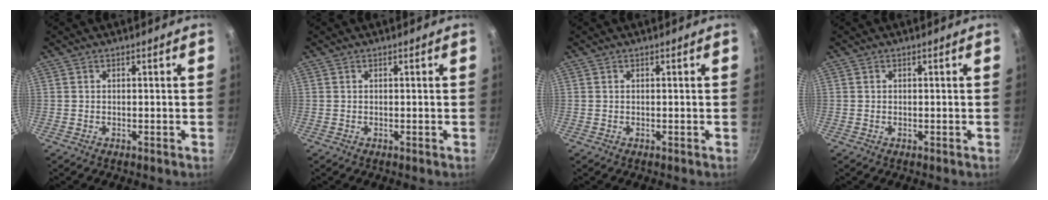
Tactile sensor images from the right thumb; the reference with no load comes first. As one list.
[{"total": 0.0}, {"total": 0.0}, {"total": 0.0}]